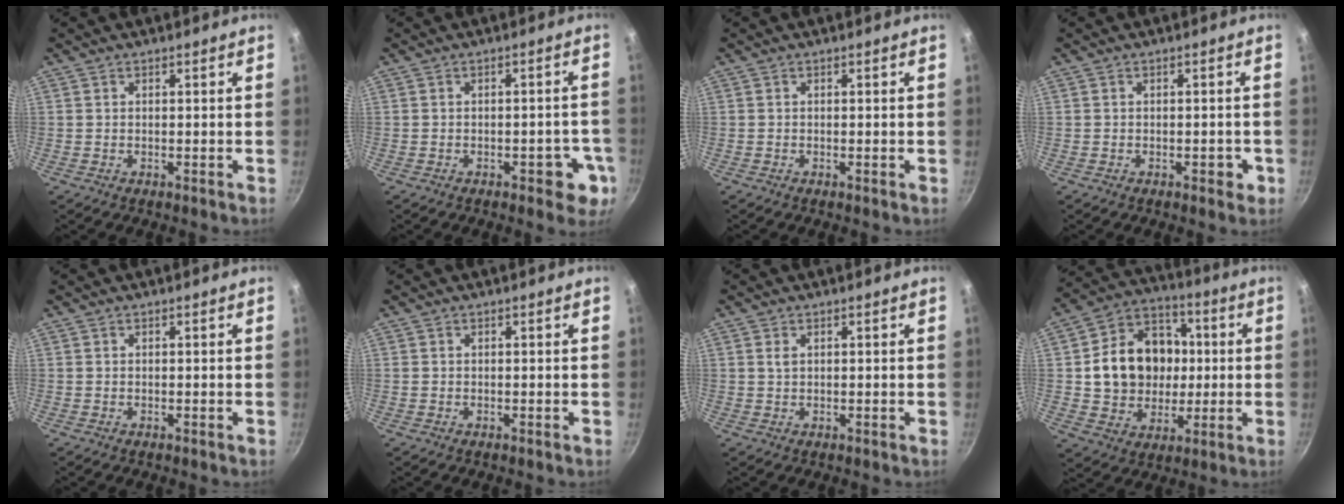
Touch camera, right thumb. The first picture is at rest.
{"total": 5.9, "force": [-2.3, 3.1, 4.4], "torque": [-0.020, 0.018, -0.023]}
{"total": 0.0}
{"total": 2.4, "force": [-0.9, 1.4, 1.7], "torque": [-0.006, 0.011, -0.008]}
{"total": 0.0}
{"total": 0.0}
{"total": 1.3, "force": [0.5, 0.8, 0.9], "torque": [-0.016, 0.001, 0.009]}
{"total": 17.6, "force": [0.9, 14.6, 9.8], "torque": [-0.131, 0.027, 0.017]}